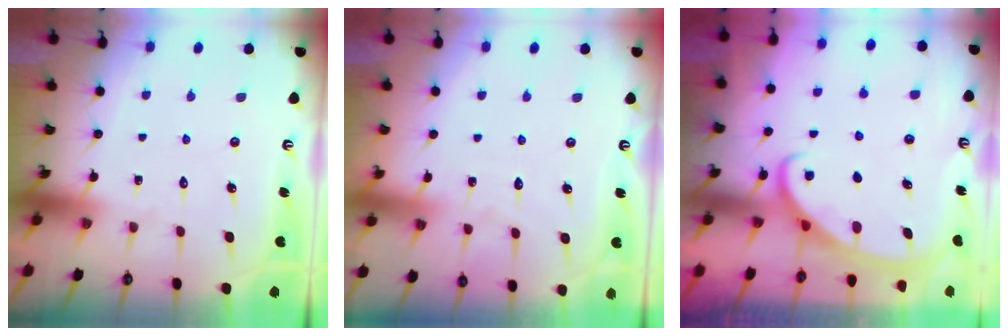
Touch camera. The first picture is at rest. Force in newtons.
{"total": 2.9, "press": 2.9, "slide": 0.4}
{"total": 2.8, "press": 2.8, "slide": 0.4}